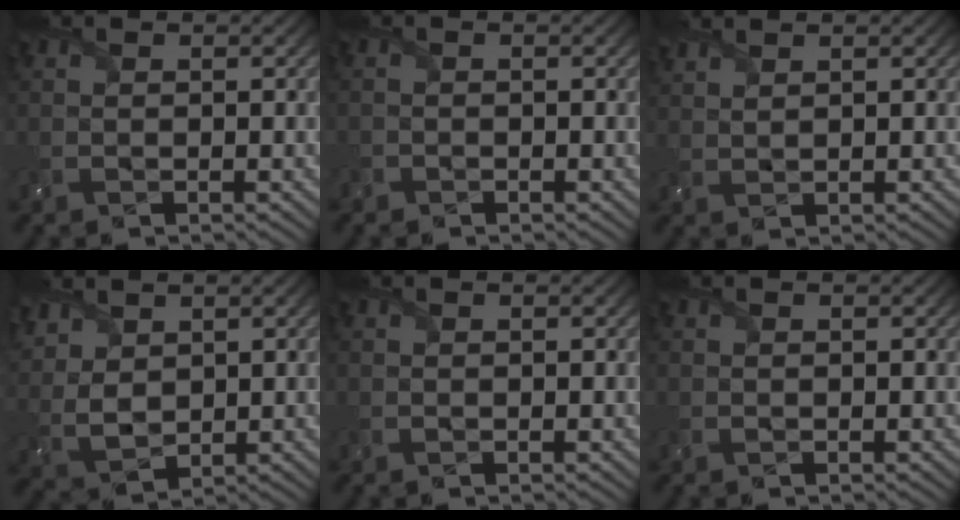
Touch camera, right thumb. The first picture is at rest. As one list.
[{"total": 0.7, "force": [-0.6, 0.4, -0.2], "torque": [0.007, -0.002, -0.013]}, {"total": 2.1, "force": [1.8, 0.3, 1.0], "torque": [-0.025, 0.003, 0.037]}, {"total": 6.1, "force": [3.2, 3.8, 3.4], "torque": [-0.110, 0.002, 0.072]}, {"total": 0.0}, {"total": 0.0}]